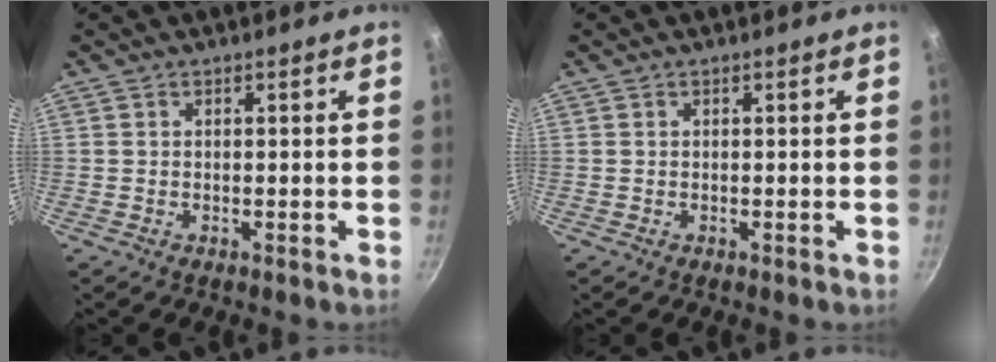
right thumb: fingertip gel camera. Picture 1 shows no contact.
{"total": 0.0}